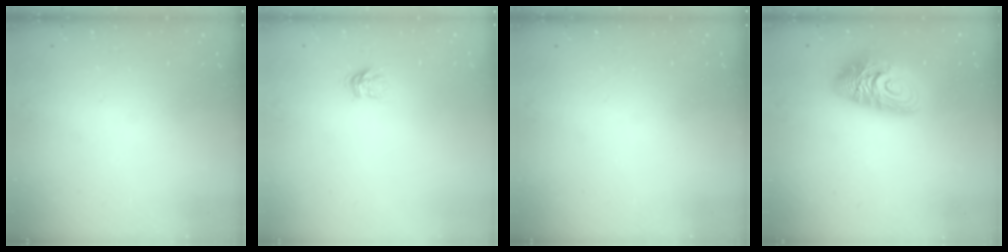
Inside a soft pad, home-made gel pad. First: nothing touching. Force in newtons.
{"total": 4.5, "press": 4.5, "slide": 0.6}
{"total": 0.0}
{"total": 12.0, "press": 11.9, "slide": 1.1}